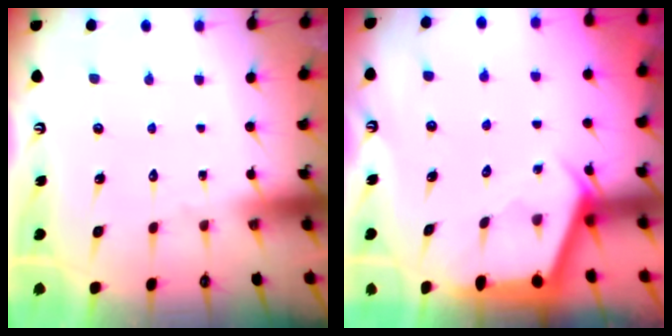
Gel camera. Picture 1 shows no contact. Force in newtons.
{"total": 2.8, "press": 2.8, "slide": 0.4}